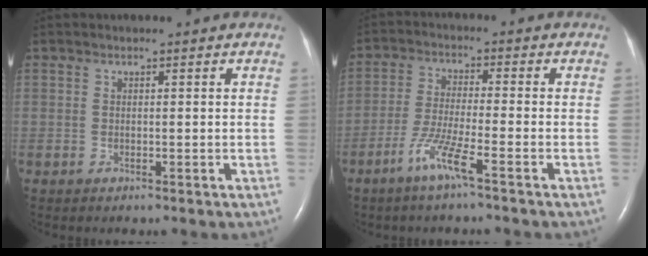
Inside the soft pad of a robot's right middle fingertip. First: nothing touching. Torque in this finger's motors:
{"motor_torque": [0.96, -0.86, 0.22, 0.07]}